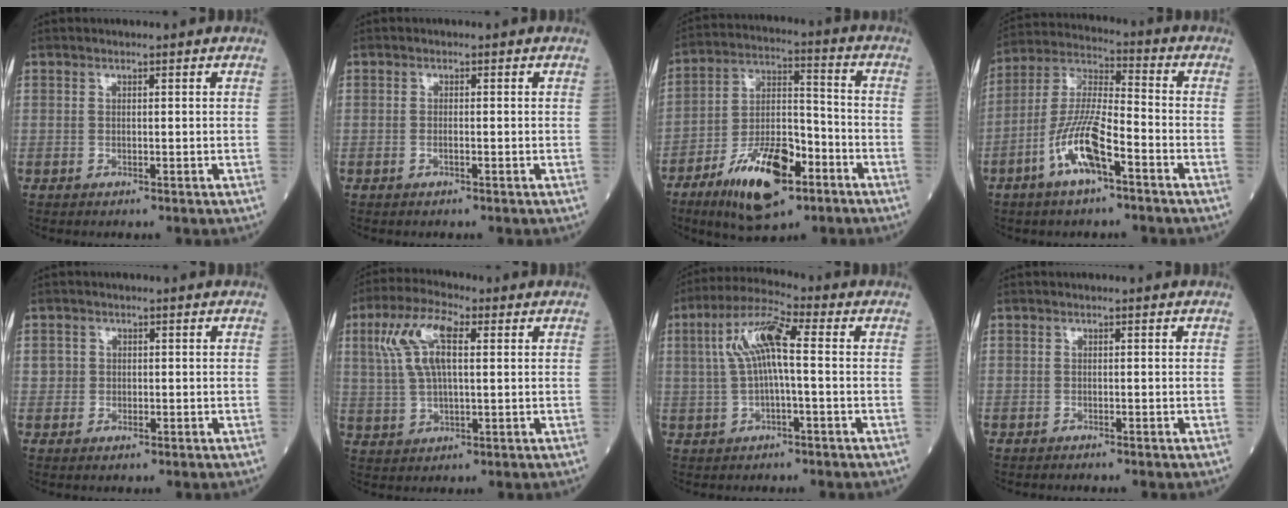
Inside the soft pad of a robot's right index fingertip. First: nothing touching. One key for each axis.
{"total": 0.7, "fx": -0.3, "fy": 0.1, "fz": 0.6, "tx": -0.016, "ty": -0.001, "tz": -0.005}
{"total": 15.1, "fx": -8.3, "fy": 5.5, "fz": 11.3, "tx": -0.203, "ty": 0.001, "tz": -0.142}
{"total": 11.3, "fx": -5.2, "fy": 2.4, "fz": 9.7, "tx": -0.204, "ty": 0.003, "tz": -0.101}
{"total": 1.8, "fx": -0.1, "fy": 1.7, "fz": 0.6, "tx": -0.008, "ty": 0.003, "tz": -0.002}
{"total": 9.5, "fx": 2.9, "fy": 3.1, "fz": 8.5, "tx": -0.185, "ty": 0.023, "tz": 0.057}
{"total": 8.8, "fx": 1.0, "fy": 1.4, "fz": 8.6, "tx": -0.175, "ty": 0.028, "tz": 0.015}
{"total": 0.6, "fx": -0.6, "fy": 0.0, "fz": 0.1, "tx": -0.004, "ty": -0.001, "tz": -0.008}